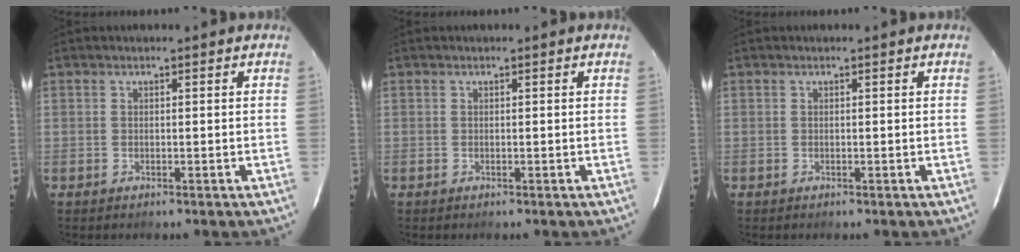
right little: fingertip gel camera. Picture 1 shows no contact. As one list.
[{"total": 0.0}, {"total": 0.0}]